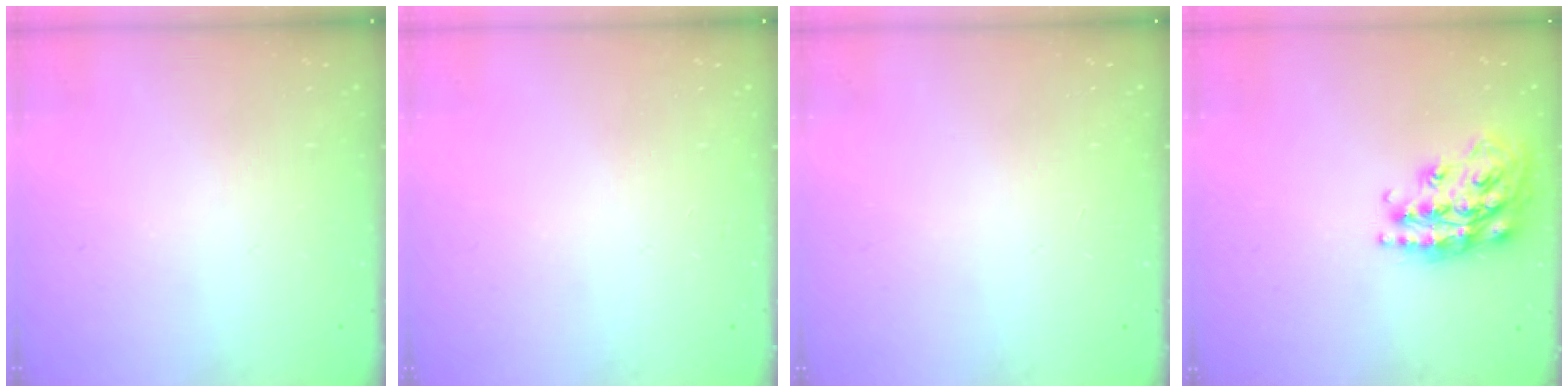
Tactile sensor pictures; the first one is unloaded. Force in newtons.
{"total": 0.0}
{"total": 0.0}
{"total": 19.4, "press": 19.4, "slide": 1.4}